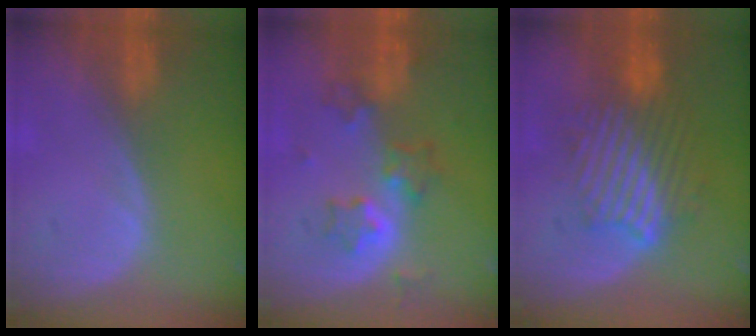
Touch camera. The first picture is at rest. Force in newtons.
{"total": 5.8, "press": 5.7, "slide": 1.2}
{"total": 8.9, "press": 8.8, "slide": 1.7}